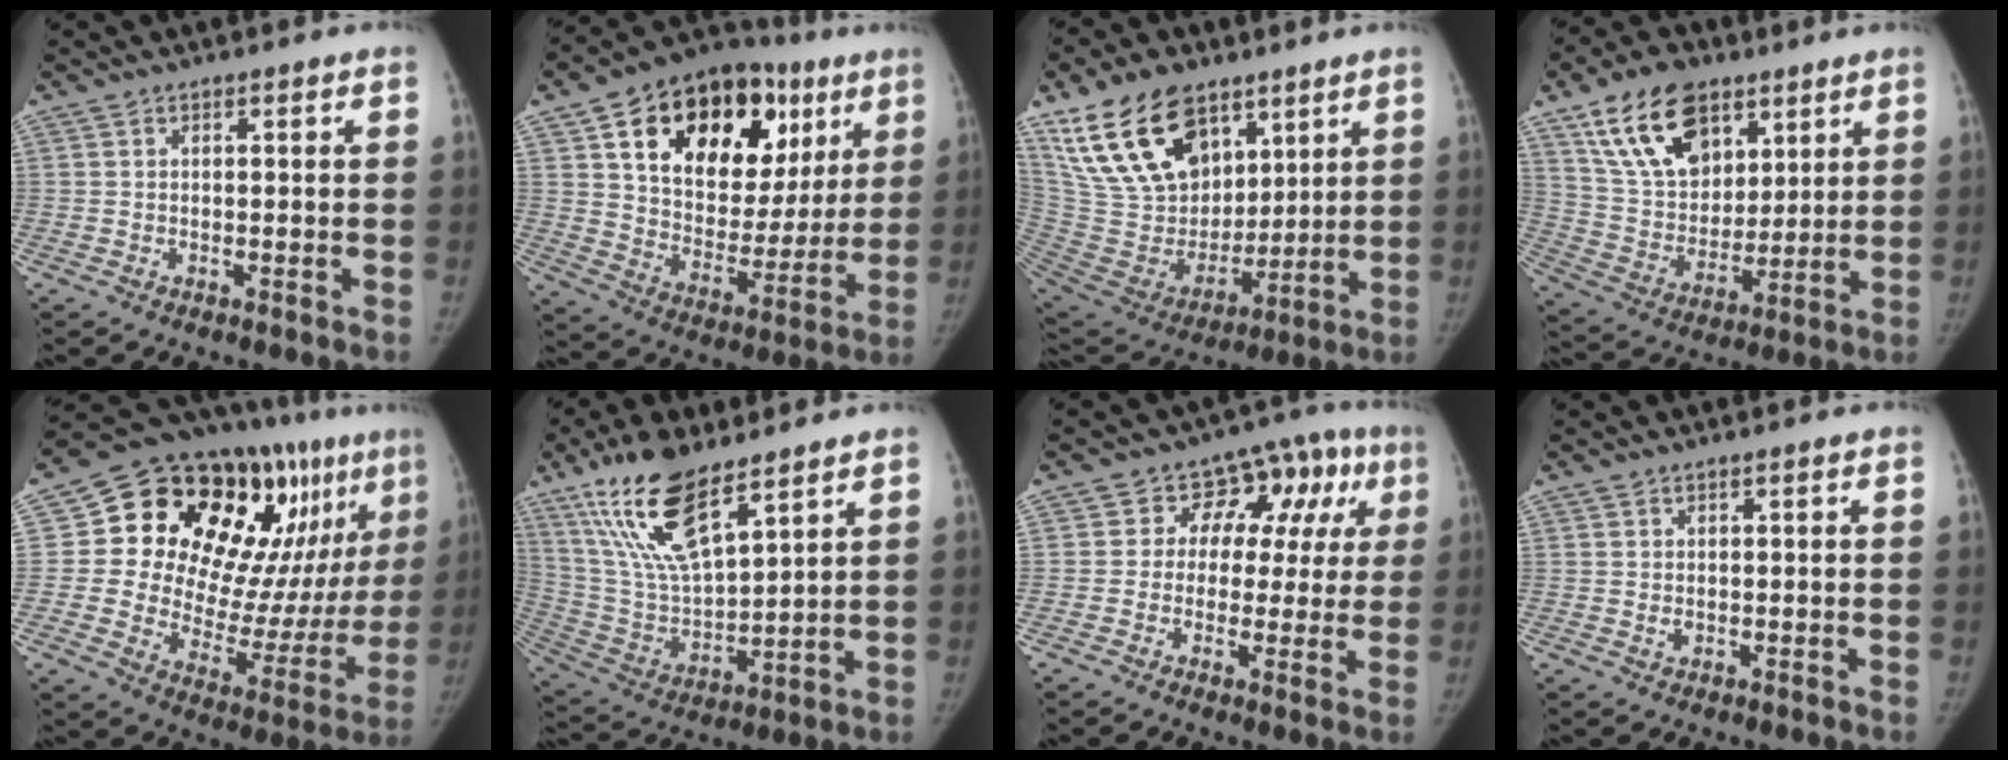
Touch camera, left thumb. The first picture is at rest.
{"total": 27.8, "force": [12.0, 17.2, 18.2], "torque": [-0.234, 0.005, 0.193]}
{"total": 22.8, "force": [13.4, 13.4, 12.6], "torque": [-0.207, -0.047, 0.258]}
{"total": 18.3, "force": [10.4, 11.1, 10.1], "torque": [-0.139, -0.038, 0.195]}
{"total": 30.3, "force": [12.6, 14.8, 23.2], "torque": [-0.286, 0.002, 0.200]}
{"total": 18.0, "force": [11.3, 6.0, 12.5], "torque": [-0.229, -0.049, 0.228]}
{"total": 11.8, "force": [2.9, 9.0, 7.1], "torque": [-0.027, 0.024, 0.029]}
{"total": 0.9, "force": [0.2, 0.6, 0.6], "torque": [-0.006, -0.002, 0.007]}